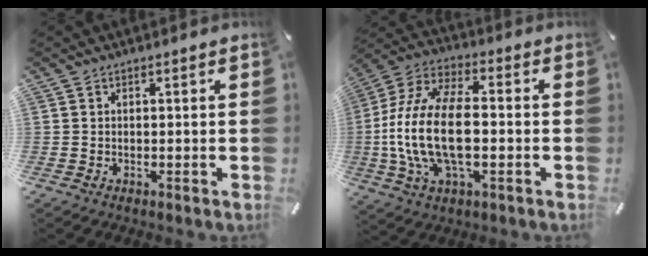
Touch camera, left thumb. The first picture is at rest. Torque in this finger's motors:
{"motor_torque": [-0.03, 2.72, 1.76, -1.01, 0.94]}